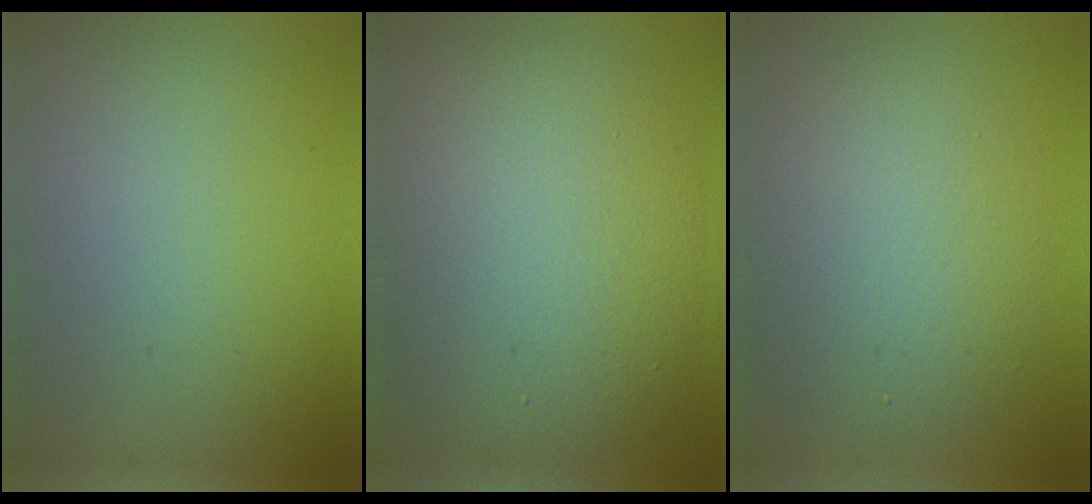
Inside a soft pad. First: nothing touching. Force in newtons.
{"total": 11.1, "press": 11.0, "slide": 1.2}
{"total": 5.9, "press": 5.8, "slide": 0.5}